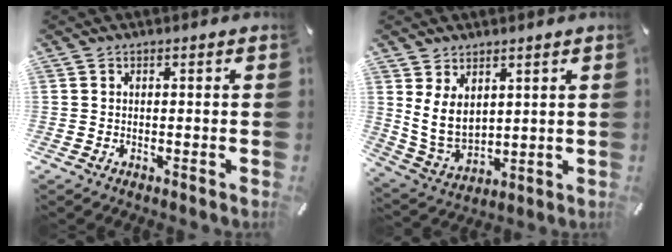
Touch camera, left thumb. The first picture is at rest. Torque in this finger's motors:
{"motor_torque": [1.51, 1.41, 0.94, -0.88, 0.14]}